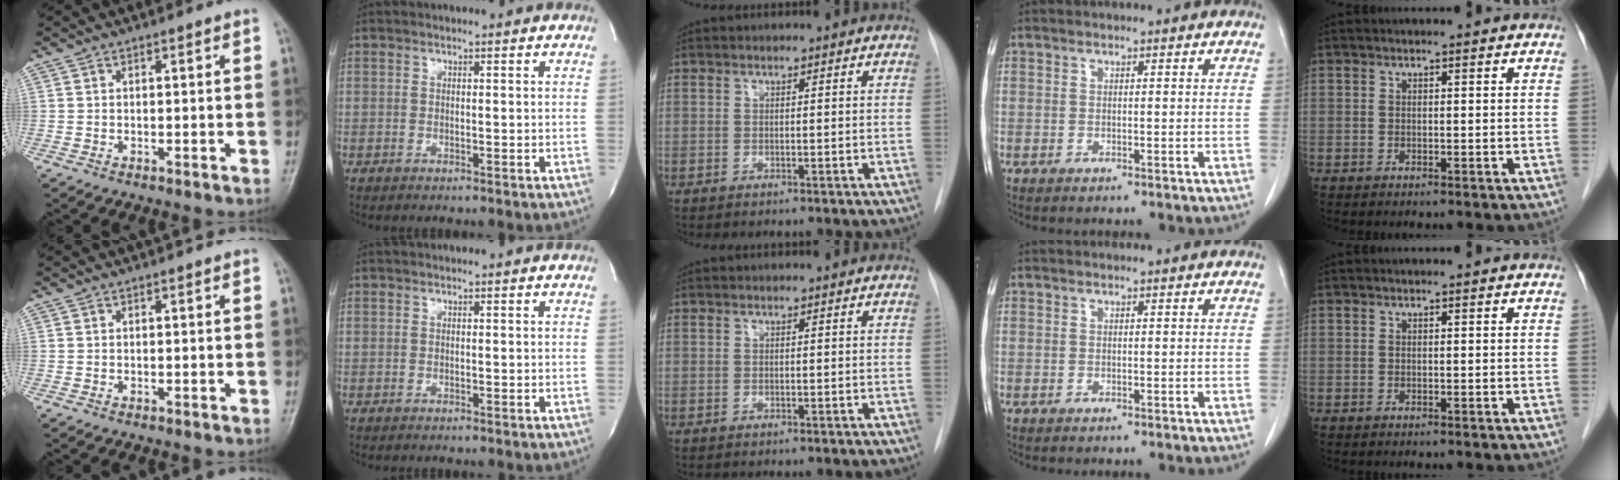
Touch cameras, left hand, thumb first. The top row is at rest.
{}